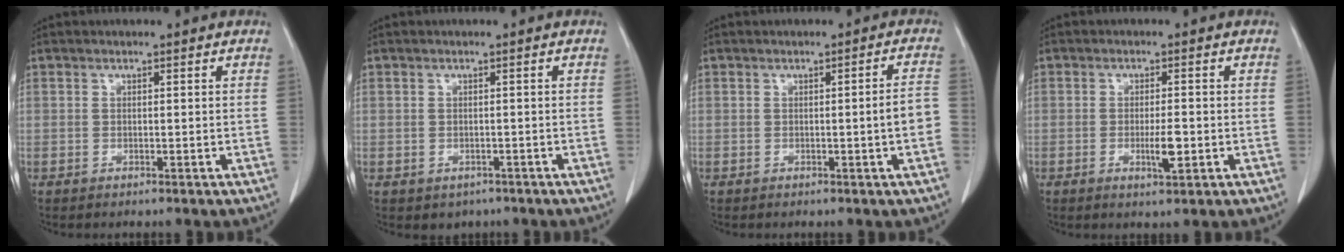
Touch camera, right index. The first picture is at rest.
{"total": 2.1, "force": [-1.2, 1.7, 0.5], "torque": [-0.006, 0.002, -0.010]}
{"total": 3.7, "force": [-0.8, -0.3, 3.6], "torque": [-0.043, 0.001, -0.014]}
{"total": 3.5, "force": [-0.9, 0.6, 3.3], "torque": [-0.056, -0.003, -0.012]}